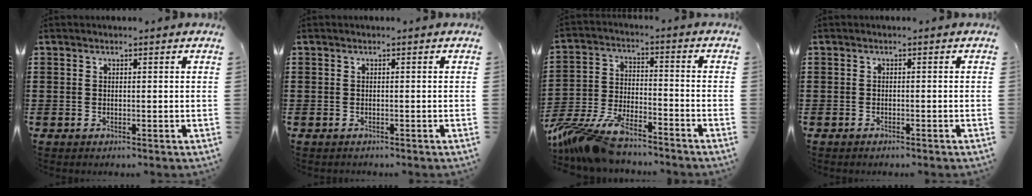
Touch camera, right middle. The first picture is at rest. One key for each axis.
{"total": 0.0}
{"total": 9.9, "fx": -8.6, "fy": 2.0, "fz": 4.4, "tx": -0.109, "ty": 0.002, "tz": -0.174}
{"total": 0.7, "fx": -0.7, "fy": 0.1, "fz": 0.1, "tx": -0.004, "ty": -0.001, "tz": -0.014}